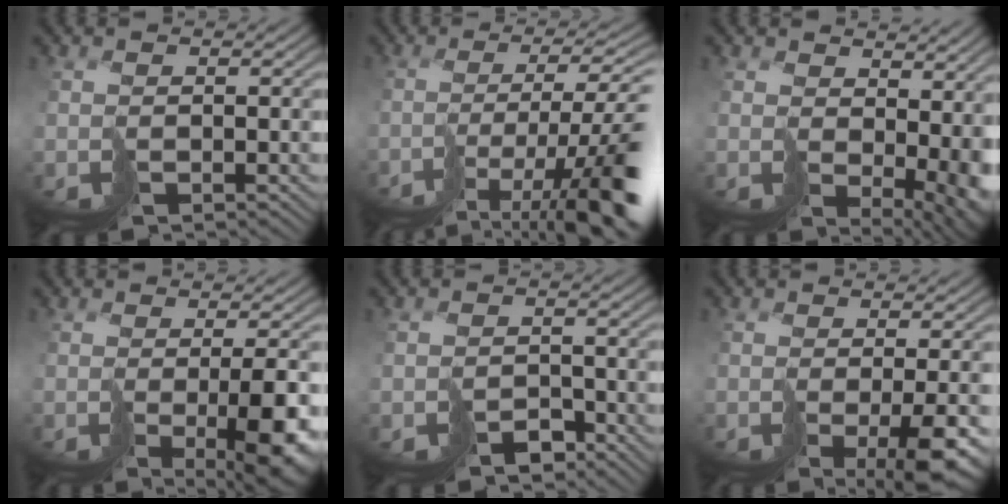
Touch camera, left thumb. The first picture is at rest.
{"total": 15.2, "force": [-7.8, 4.1, 12.4], "torque": [-0.189, -0.009, -0.126]}
{"total": 9.9, "force": [1.8, 5.6, 8.0], "torque": [-0.114, -0.026, 0.063]}
{"total": 8.2, "force": [-2.0, 2.1, 7.6], "torque": [-0.108, -0.012, -0.027]}
{"total": 2.7, "force": [-2.2, 1.3, 1.1], "torque": [-0.016, 0.001, -0.040]}
{"total": 7.9, "force": [-2.7, 2.0, 7.1], "torque": [-0.100, -0.010, -0.039]}